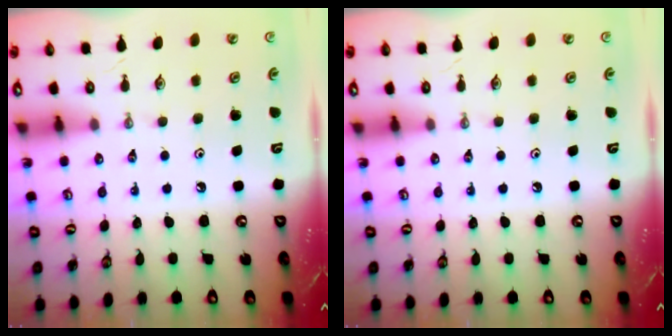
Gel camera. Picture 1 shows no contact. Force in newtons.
{"total": 0.0}